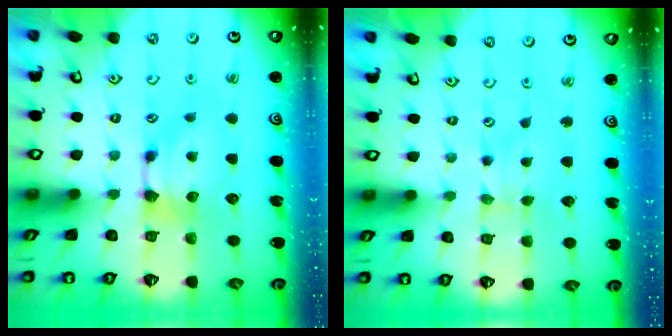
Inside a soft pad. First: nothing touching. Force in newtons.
{"total": 2.1, "press": 1.6, "slide": 1.4}